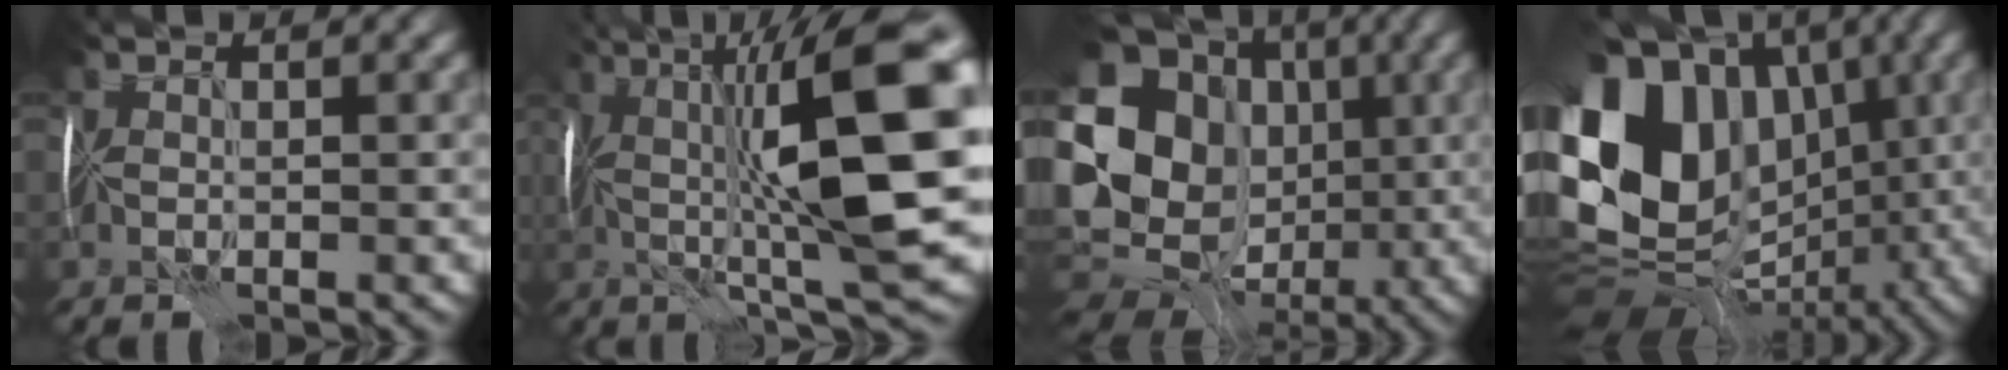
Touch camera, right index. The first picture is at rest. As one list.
[{"total": 13.9, "force": [0.3, 3.1, 13.5], "torque": [-0.212, 0.013, 0.009]}, {"total": 17.3, "force": [-0.4, 14.6, 9.3], "torque": [-0.195, -0.009, 0.009]}, {"total": 17.5, "force": [0.7, 14.3, 10.1], "torque": [-0.221, 0.014, 0.031]}]